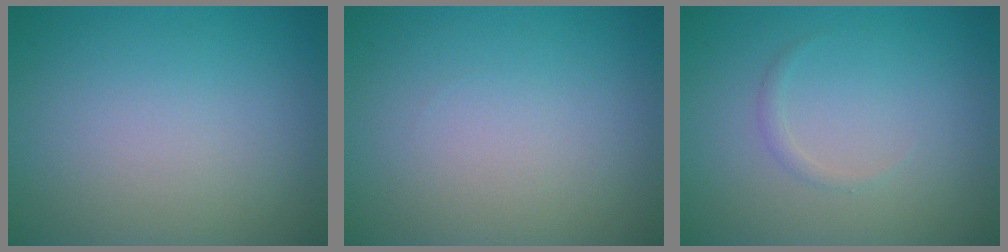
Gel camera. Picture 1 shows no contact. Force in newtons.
{"total": 0.0}
{"total": 0.6, "press": 0.6, "slide": 0.0}